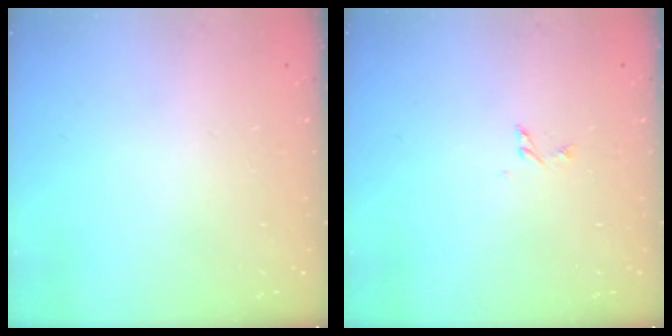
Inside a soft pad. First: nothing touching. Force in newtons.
{"total": 3.3, "press": 3.3, "slide": 0.3}